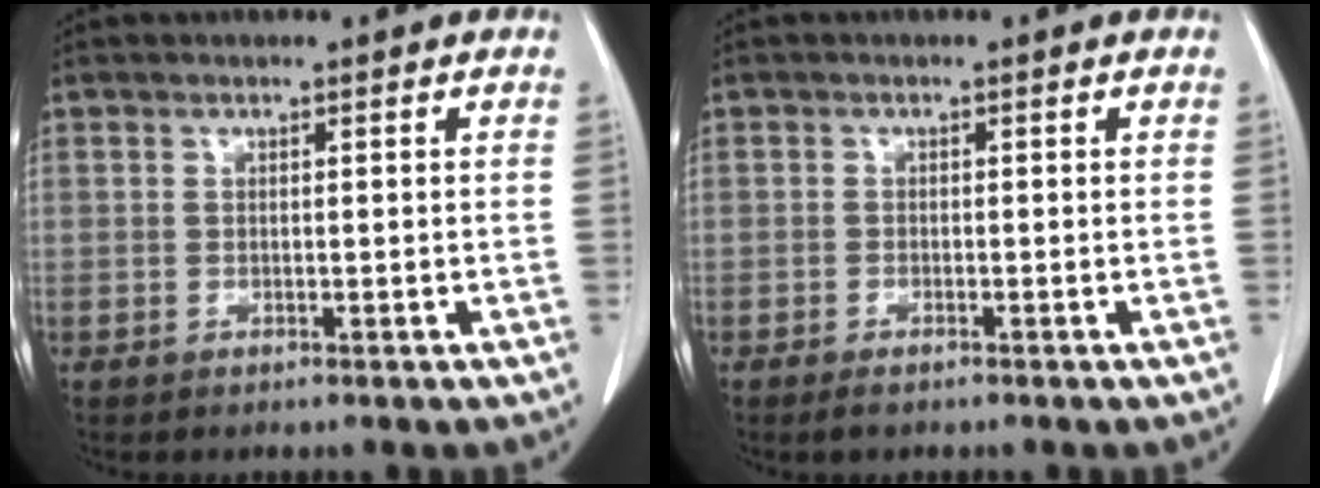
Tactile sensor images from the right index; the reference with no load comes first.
{"total": 1.4, "force": [-1.0, 0.4, 0.8], "torque": [-0.016, -0.002, -0.013]}